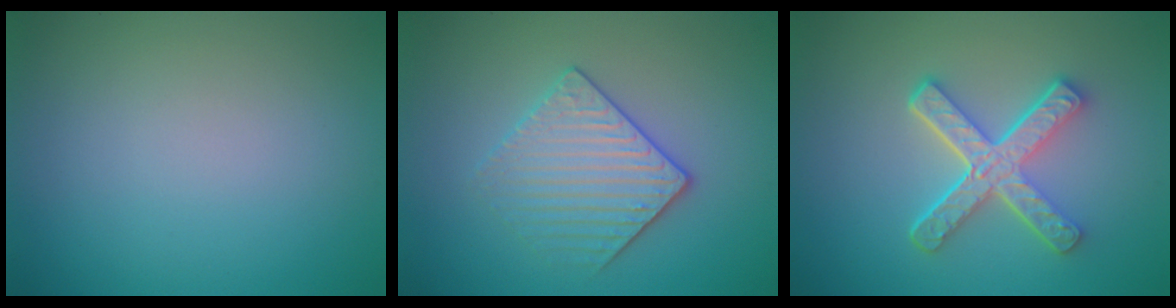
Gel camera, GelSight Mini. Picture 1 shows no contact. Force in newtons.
{"total": 3.4, "press": 3.2, "slide": 1.0}
{"total": 5.3, "press": 3.9, "slide": 3.6}